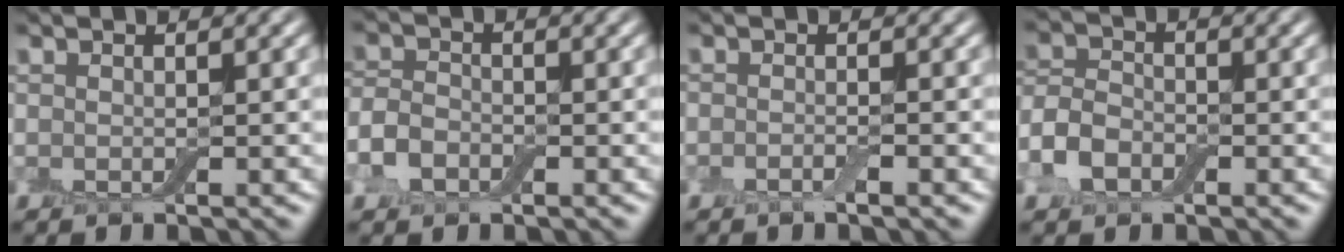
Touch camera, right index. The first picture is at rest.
{"total": 2.8, "force": [-1.3, 2.0, 1.5], "torque": [-0.035, 0.002, -0.035]}
{"total": 1.0, "force": [-0.6, 0.1, 0.8], "torque": [-0.013, -0.003, -0.011]}
{"total": 3.7, "force": [-1.7, 2.5, 2.1], "torque": [-0.049, 0.004, -0.045]}